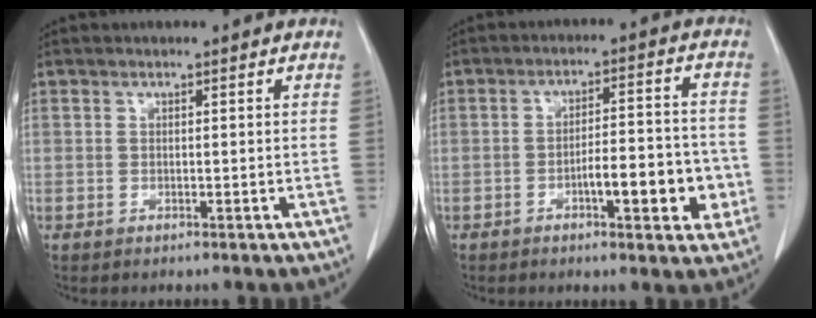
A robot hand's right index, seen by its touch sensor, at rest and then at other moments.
{"total": 8.1, "force": [-2.4, 3.0, 7.1], "torque": [-0.085, 0.016, -0.031]}